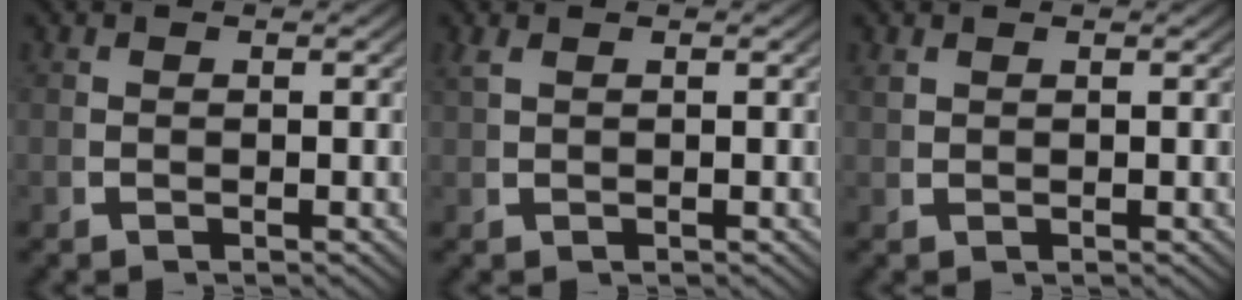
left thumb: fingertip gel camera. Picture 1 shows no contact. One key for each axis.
{"total": 0.8, "fx": 0.7, "fy": -0.1, "fz": 0.5, "tx": -0.017, "ty": 0.000, "tz": 0.021}
{"total": 0.8, "fx": 0.7, "fy": 0.0, "fz": 0.2, "tx": -0.006, "ty": 0.000, "tz": 0.021}